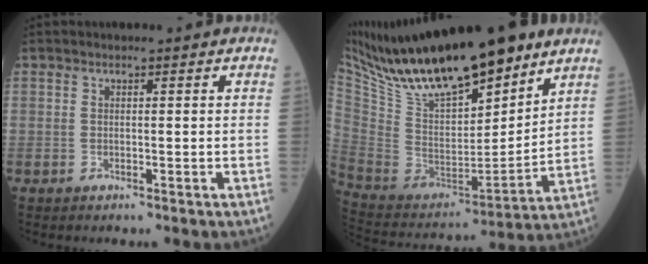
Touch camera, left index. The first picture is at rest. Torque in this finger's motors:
{"motor_torque": [0.98, -1.16, 0.43, 0.21]}